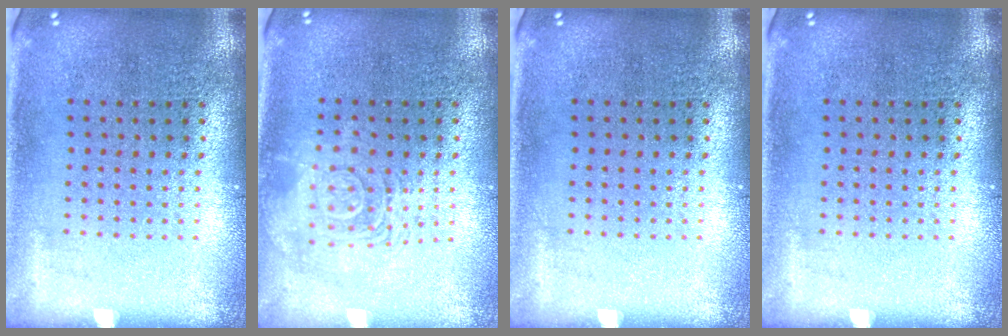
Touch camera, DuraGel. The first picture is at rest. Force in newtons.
{"total": 2.5, "press": 2.5, "slide": 0.5}
{"total": 0.0}
{"total": 0.0}